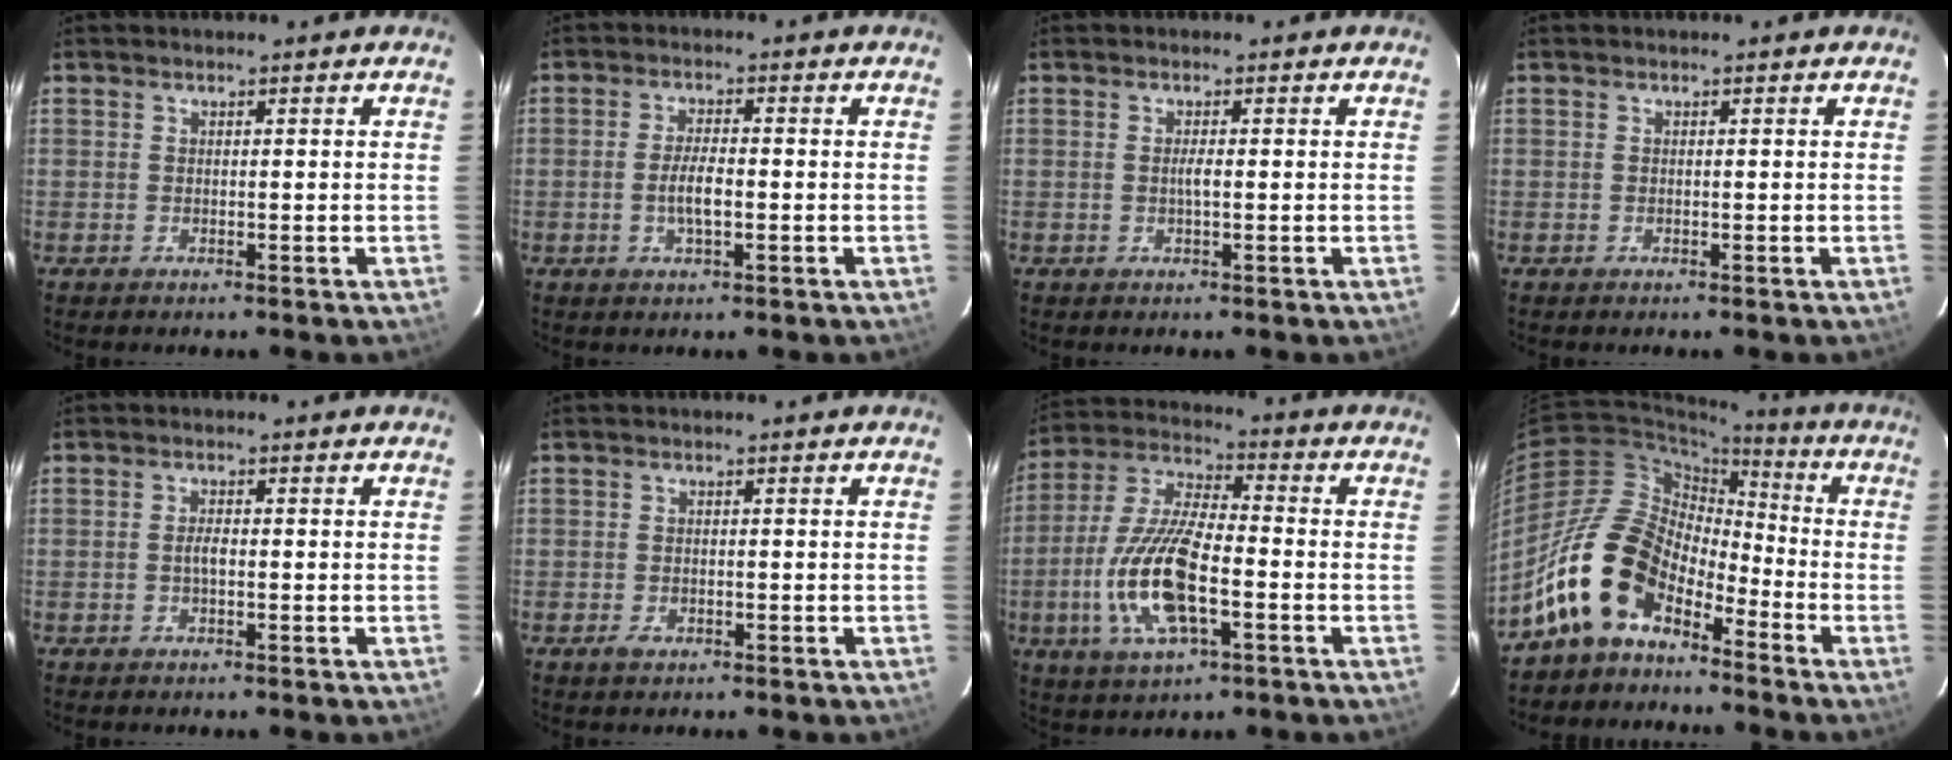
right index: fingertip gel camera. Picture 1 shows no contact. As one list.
[{"total": 4.3, "force": [-1.0, 1.2, 4.0], "torque": [-0.077, -0.002, -0.017]}, {"total": 1.3, "force": [-0.1, 0.1, 1.3], "torque": [-0.026, 0.000, -0.003]}, {"total": 0.0}, {"total": 1.7, "force": [-0.4, 0.6, 1.6], "torque": [-0.031, 0.002, -0.008]}, {"total": 1.7, "force": [-0.9, 1.1, 0.9], "torque": [-0.017, -0.001, -0.014]}, {"total": 16.2, "force": [-4.5, 5.7, 14.5], "torque": [-0.307, -0.007, -0.087]}, {"total": 14.5, "force": [-9.1, 7.9, 8.1], "torque": [-0.145, 0.018, -0.178]}]